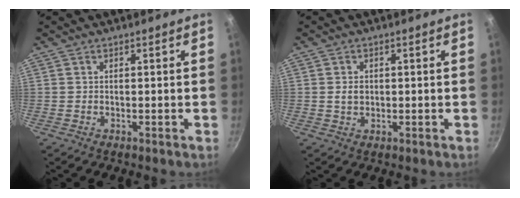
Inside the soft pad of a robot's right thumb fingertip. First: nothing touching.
{"total": 2.4, "force": [0.1, 1.9, 1.5], "torque": [-0.018, 0.002, 0.002]}